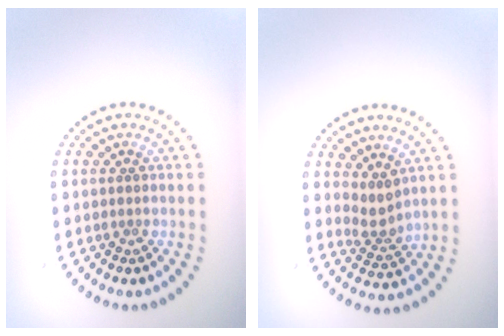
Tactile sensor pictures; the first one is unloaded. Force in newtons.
{"total": 2.3, "press": 1.6, "slide": 1.6}